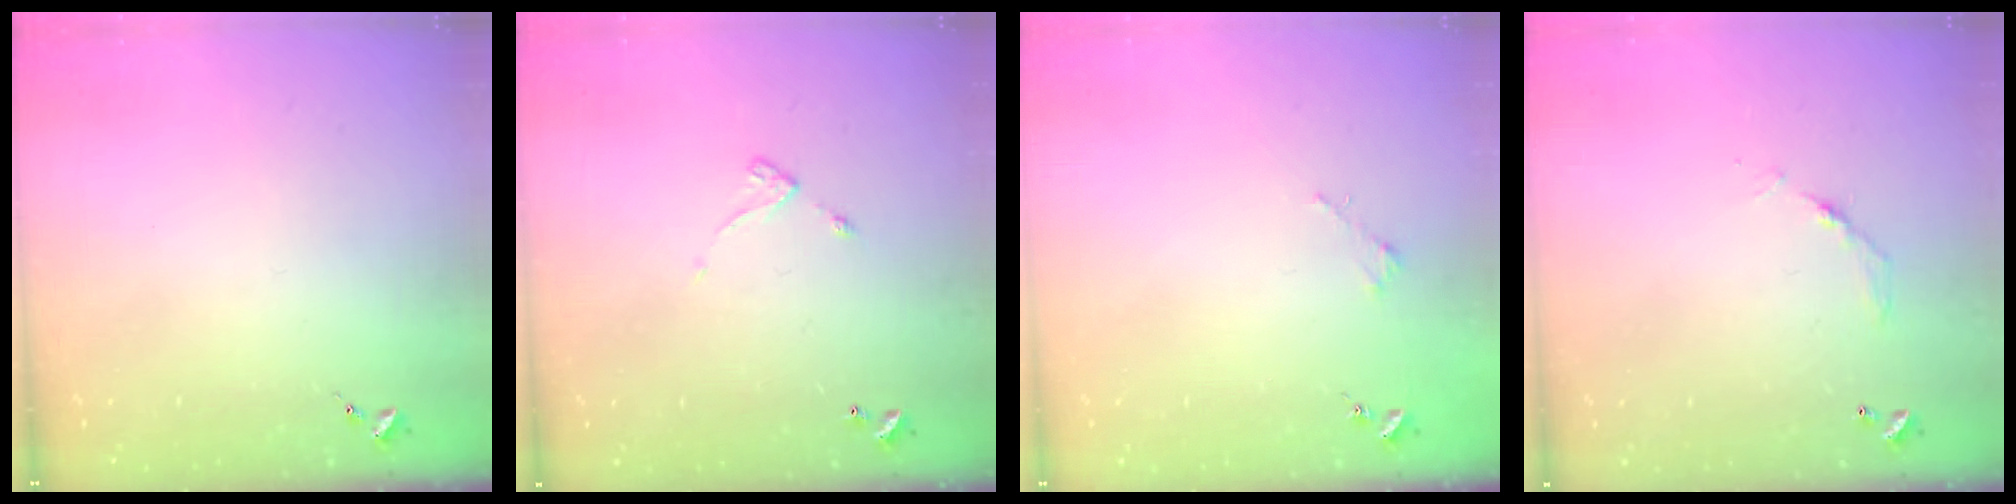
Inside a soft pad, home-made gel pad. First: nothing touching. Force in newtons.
{"total": 5.7, "press": 5.7, "slide": 0.5}
{"total": 1.8, "press": 1.8, "slide": 0.2}
{"total": 5.0, "press": 5.0, "slide": 0.3}